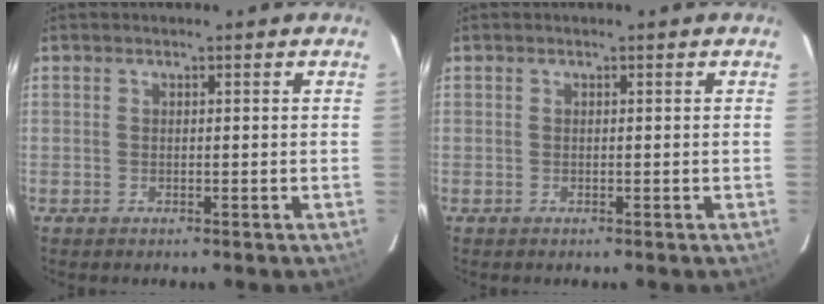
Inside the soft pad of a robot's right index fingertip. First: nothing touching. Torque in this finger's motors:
{"motor_torque": [0.00, 0.00, 0.00, 0.00]}